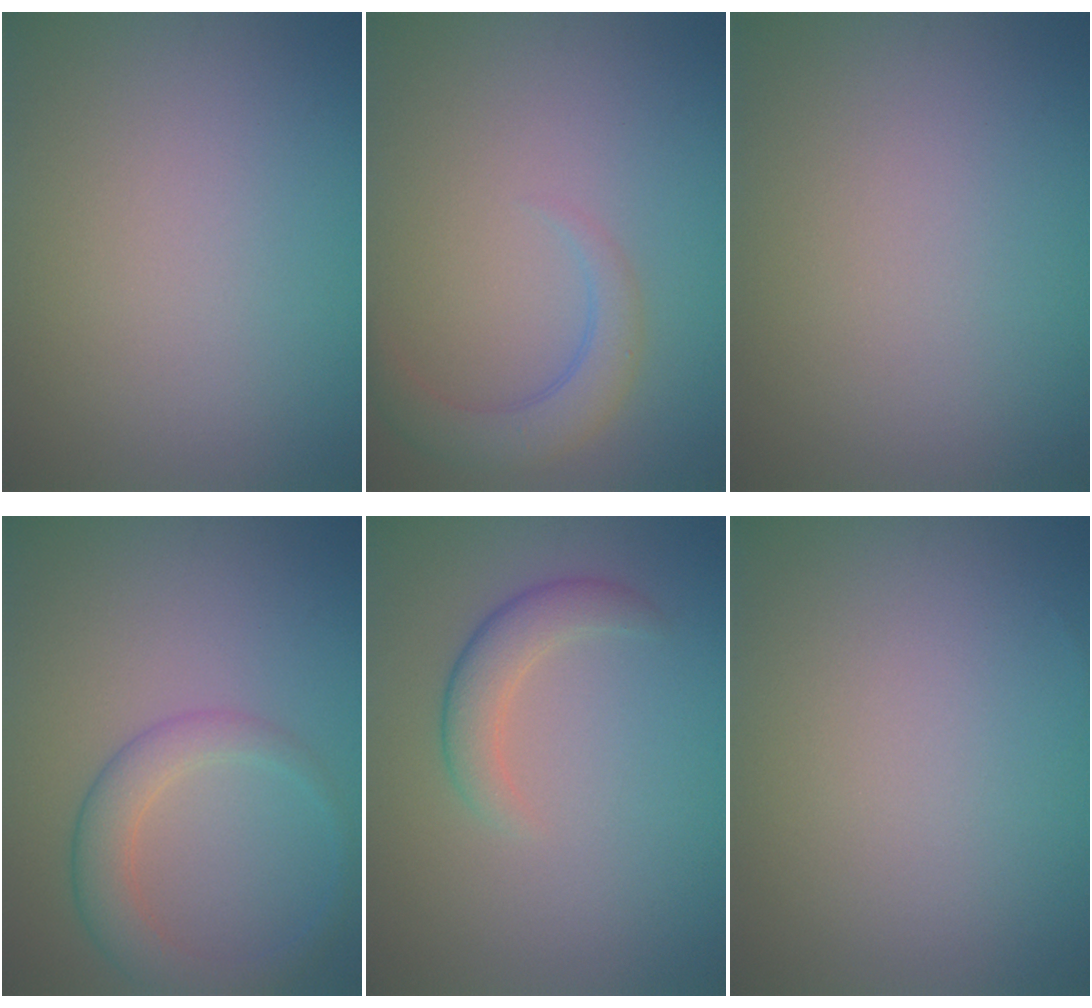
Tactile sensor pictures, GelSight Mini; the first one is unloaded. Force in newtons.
{"total": 3.0, "press": 3.0, "slide": 0.3}
{"total": 0.0}
{"total": 2.9, "press": 2.8, "slide": 0.1}
{"total": 2.7, "press": 2.7, "slide": 0.1}
{"total": 0.0}